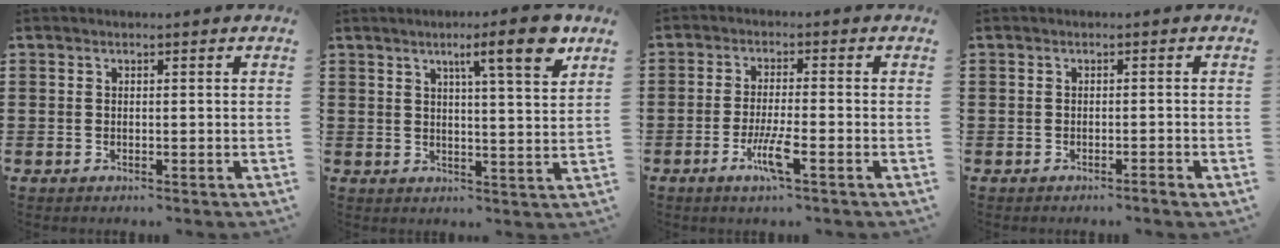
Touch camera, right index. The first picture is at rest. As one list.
[{"total": 8.1, "force": [4.8, 0.4, 6.5], "torque": [-0.099, -0.015, 0.070]}, {"total": 5.0, "force": [-2.5, 0.4, 4.4], "torque": [-0.092, -0.014, -0.048]}, {"total": 1.0, "force": [-0.8, -0.1, 0.6], "torque": [-0.011, -0.002, -0.015]}]